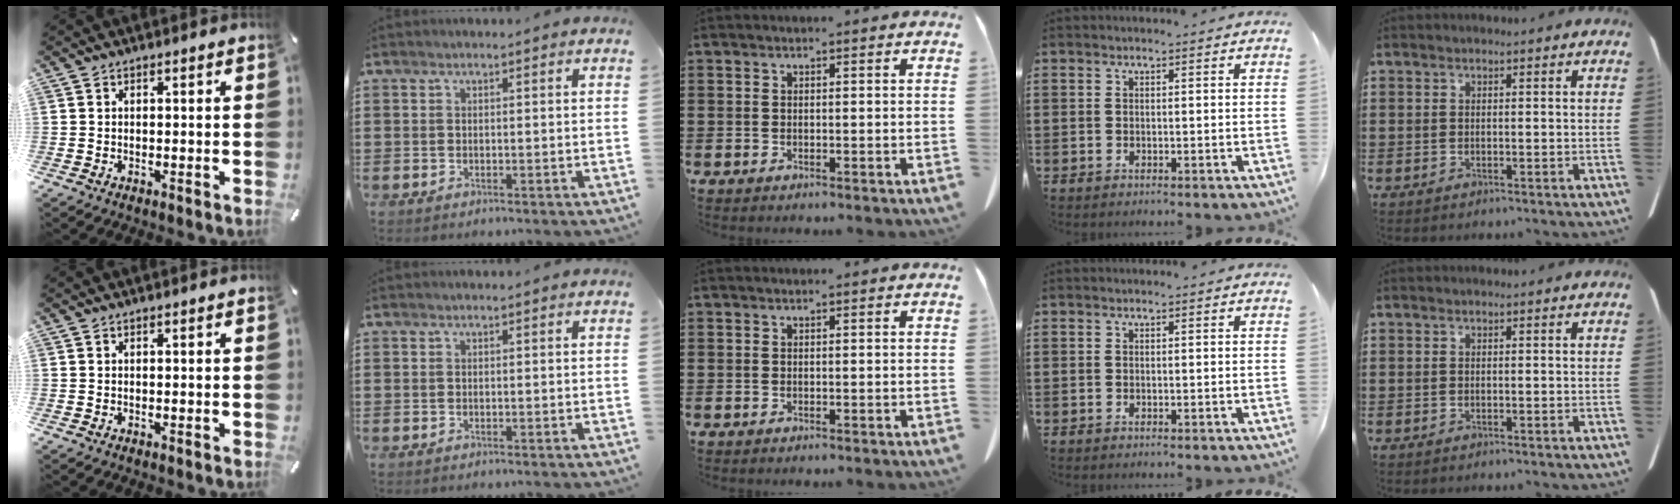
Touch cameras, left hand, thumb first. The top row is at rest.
{}